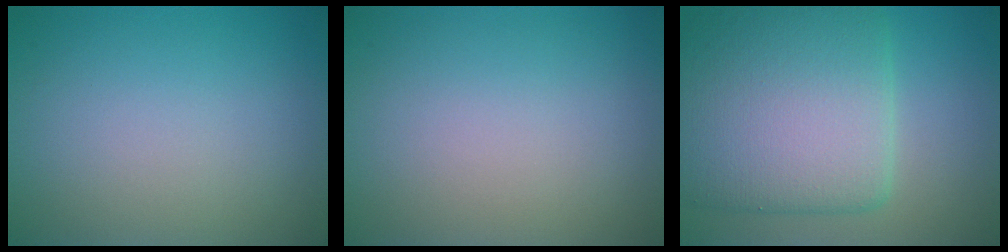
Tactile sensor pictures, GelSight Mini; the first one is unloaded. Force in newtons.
{"total": 0.0}
{"total": 10.2, "press": 10.2, "slide": 0.3}